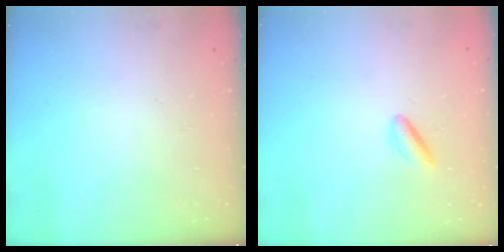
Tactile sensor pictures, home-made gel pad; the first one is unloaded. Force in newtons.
{"total": 2.9, "press": 2.8, "slide": 0.6}